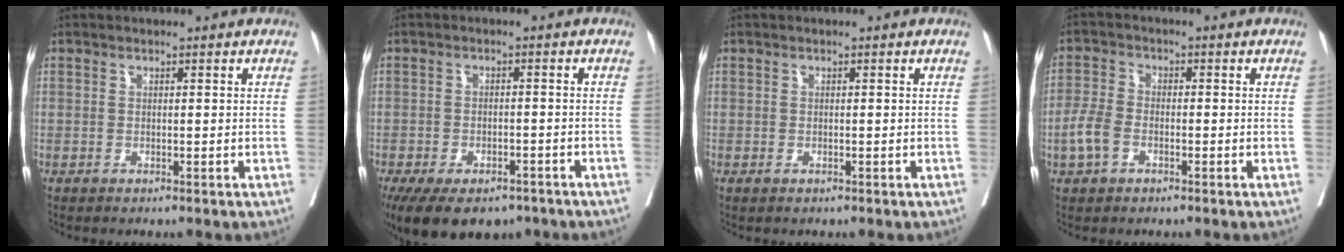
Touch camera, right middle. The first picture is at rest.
{"total": 13.4, "force": [-9.5, 6.6, 6.9], "torque": [-0.140, -0.017, -0.131]}
{"total": 0.0}
{"total": 4.3, "force": [-1.7, 2.6, 3.0], "torque": [-0.078, 0.005, -0.036]}